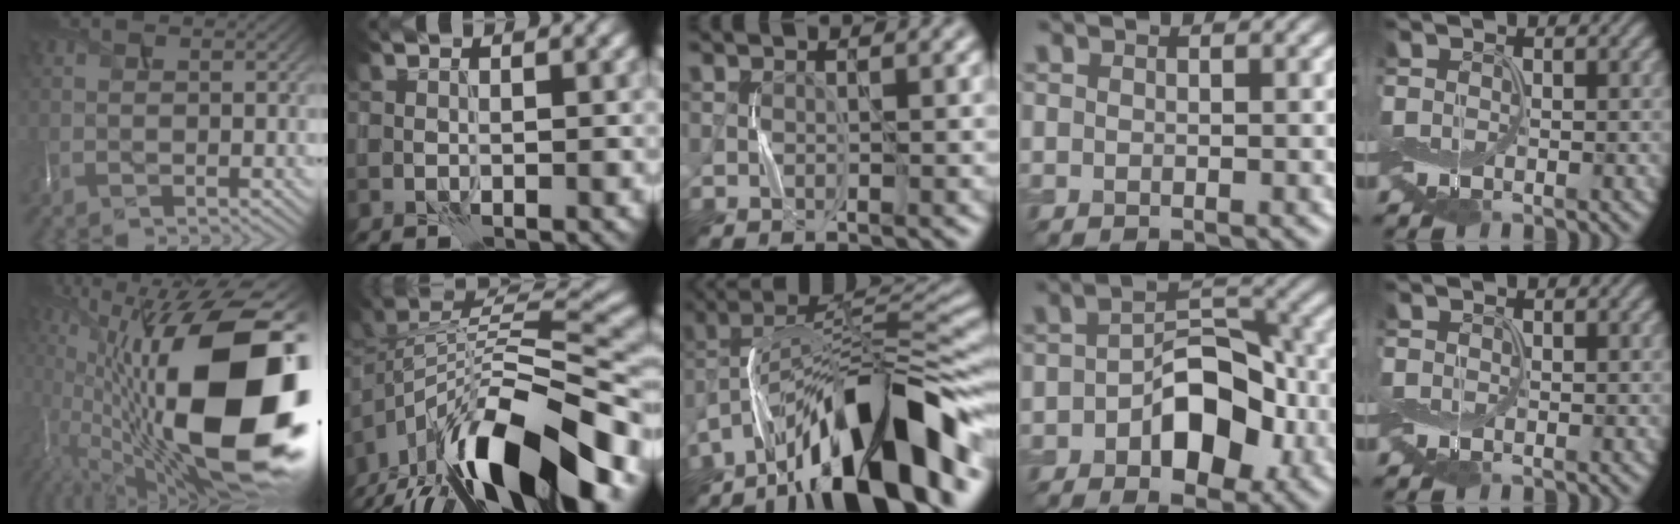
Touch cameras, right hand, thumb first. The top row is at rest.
{"thumb": {"total": 21.5, "force": [-1.4, 8.9, 19.5], "torque": [-0.344, -0.018, -0.025]}, "index": {"total": 16.0, "force": [-9.5, 6.0, 11.4], "torque": [-0.205, 0.014, -0.159]}, "middle": {"total": 15.1, "force": [-8.6, 4.9, 11.4], "torque": [-0.185, 0.031, -0.150]}, "ring": {"total": 7.2, "force": [-2.4, 4.0, 5.5], "torque": [-0.073, 0.015, -0.035]}}